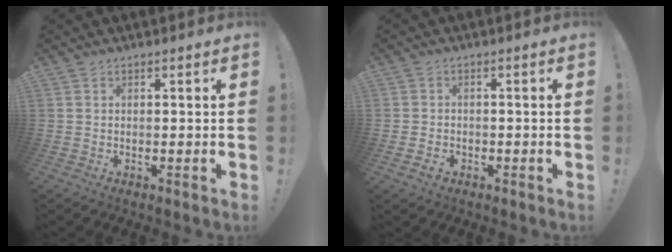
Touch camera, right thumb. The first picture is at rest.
{"total": 2.9, "force": [-1.3, 2.3, 1.4], "torque": [-0.018, 0.002, -0.025]}